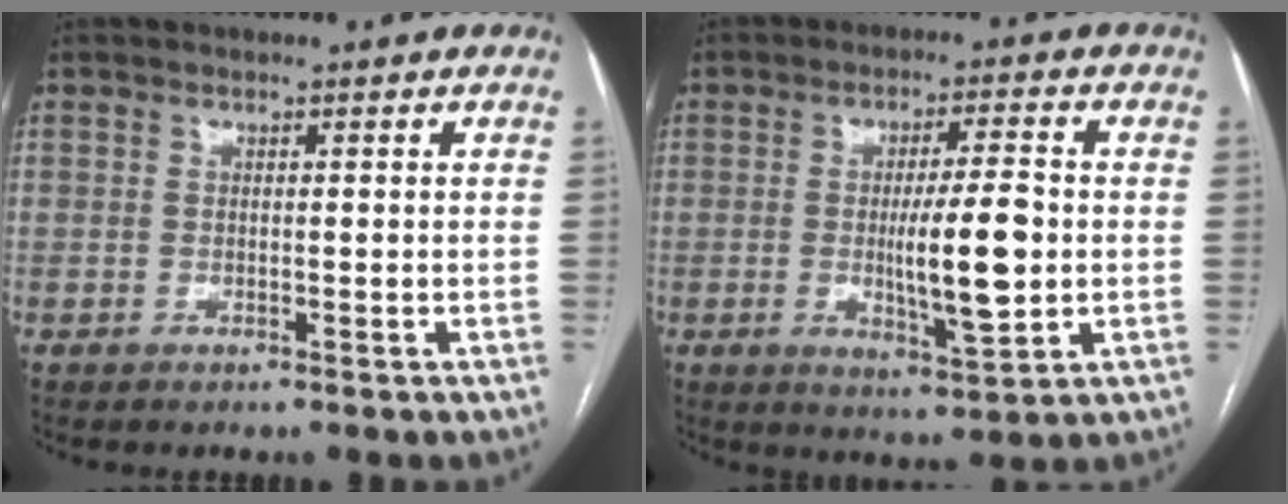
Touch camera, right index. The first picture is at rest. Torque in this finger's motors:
{"motor_torque": [1.73, -0.15, 0.68, 0.14]}